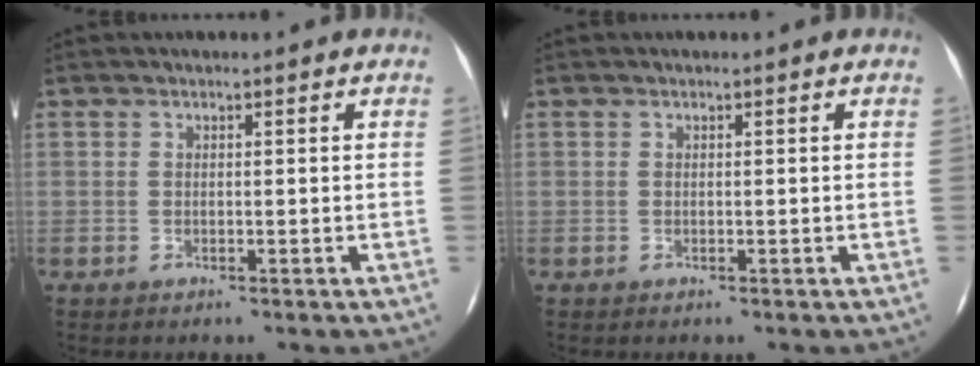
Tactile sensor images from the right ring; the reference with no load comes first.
{"total": 0.0}